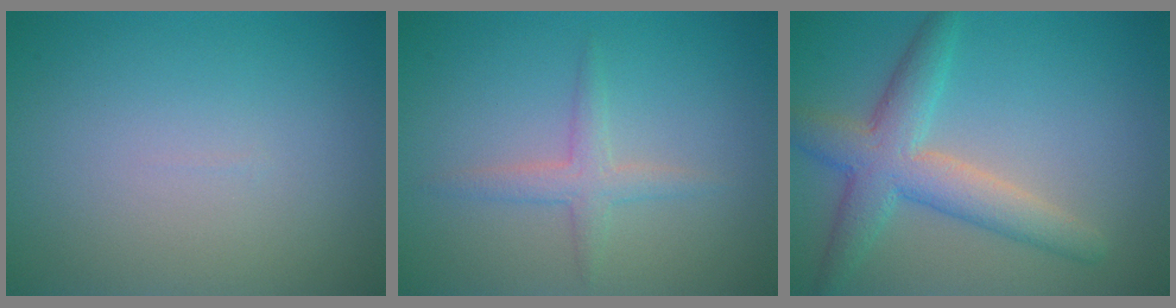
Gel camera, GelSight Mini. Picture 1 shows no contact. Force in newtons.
{"total": 1.9, "press": 1.9, "slide": 0.1}
{"total": 5.2, "press": 5.2, "slide": 0.2}